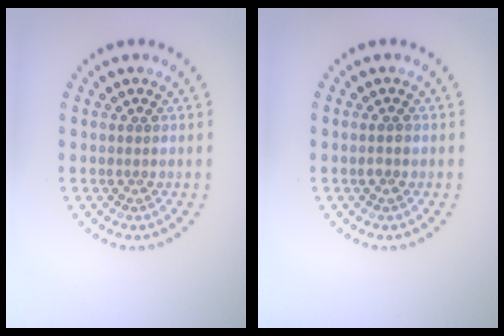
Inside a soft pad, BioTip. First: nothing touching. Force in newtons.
{"total": 1.0, "press": 1.0, "slide": 0.1}